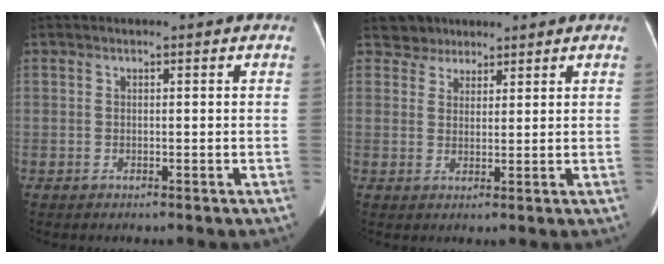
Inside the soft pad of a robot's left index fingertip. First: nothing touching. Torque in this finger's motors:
{"motor_torque": [0.19, -0.21, -0.03, -0.02]}